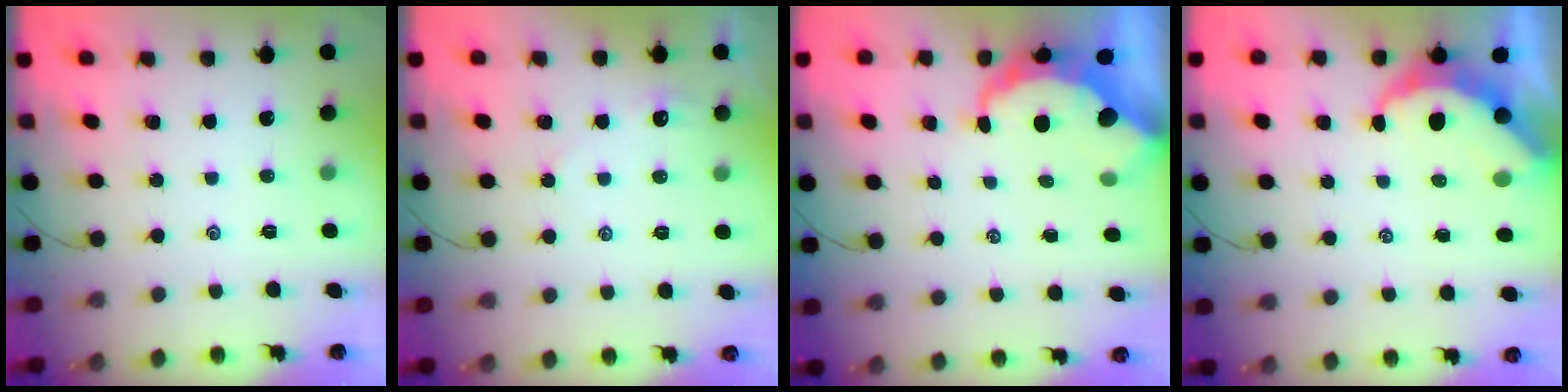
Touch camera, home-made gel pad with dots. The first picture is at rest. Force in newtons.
{"total": 2.2, "press": 2.2, "slide": 0.3}
{"total": 7.4, "press": 7.4, "slide": 0.8}
{"total": 7.9, "press": 7.8, "slide": 0.7}